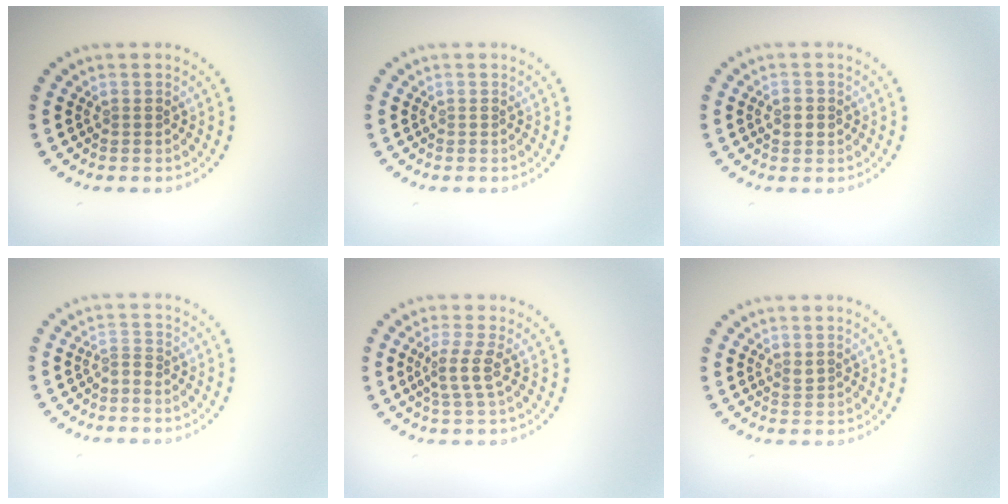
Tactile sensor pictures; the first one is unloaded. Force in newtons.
{"total": 0.0}
{"total": 1.3, "press": 1.2, "slide": 0.2}
{"total": 0.9, "press": 0.3, "slide": 0.8}
{"total": 2.3, "press": 1.7, "slide": 1.5}
{"total": 0.7, "press": 0.6, "slide": 0.3}